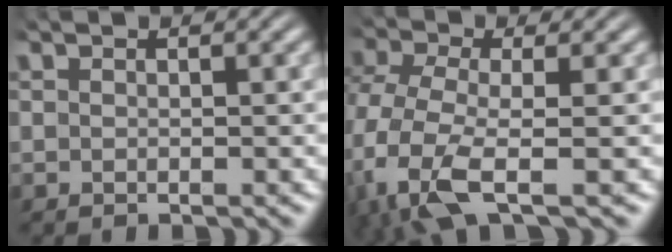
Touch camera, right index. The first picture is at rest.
{"total": 8.9, "force": [-2.8, 6.6, 5.2], "torque": [-0.163, -0.054, -0.037]}